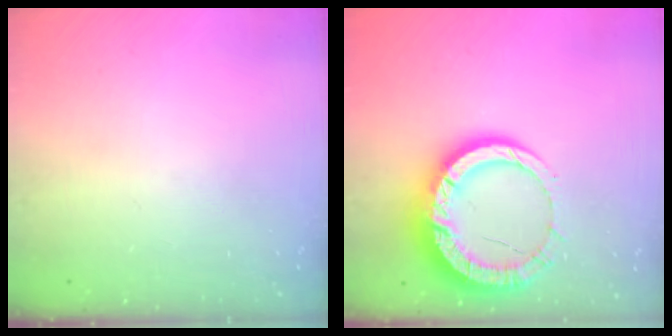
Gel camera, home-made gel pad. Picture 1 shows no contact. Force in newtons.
{"total": 14.3, "press": 14.3, "slide": 1.4}